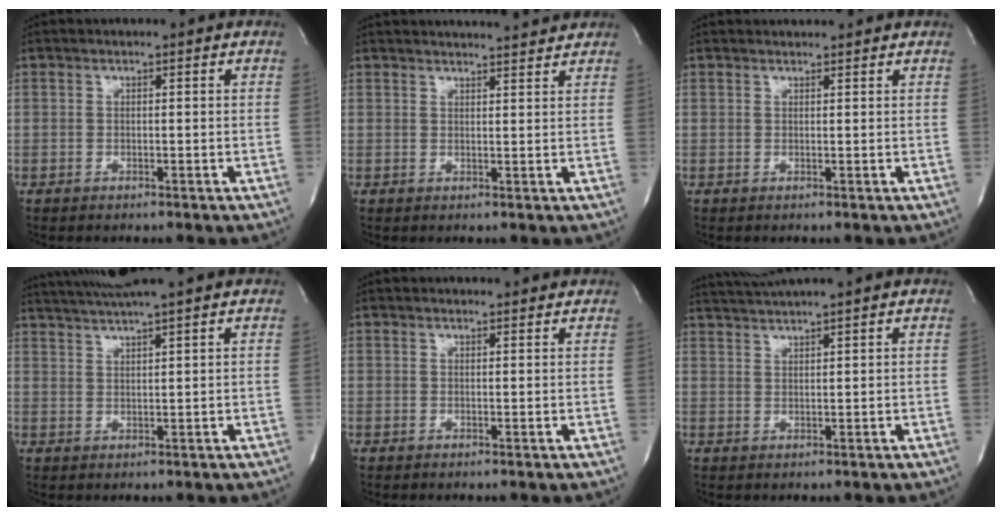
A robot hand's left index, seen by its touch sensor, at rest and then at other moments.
{"total": 8.6, "force": [8.4, 0.4, 1.7], "torque": [-0.023, 0.010, 0.098]}
{"total": 1.9, "force": [1.9, 0.3, 0.0], "torque": [-0.009, 0.013, 0.027]}
{"total": 6.4, "force": [5.5, -1.7, 2.7], "torque": [-0.051, 0.012, 0.094]}
{"total": 3.6, "force": [3.5, 0.8, 0.6], "torque": [-0.010, 0.011, 0.035]}
{"total": 4.5, "force": [4.0, -1.5, 1.3], "torque": [-0.023, 0.010, 0.075]}